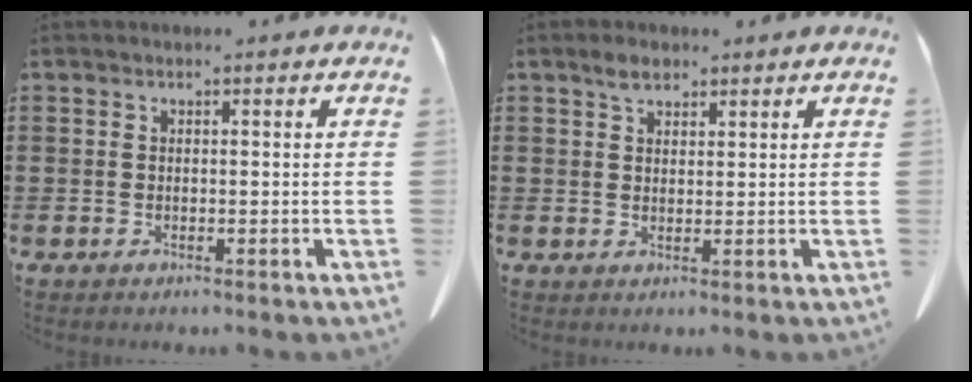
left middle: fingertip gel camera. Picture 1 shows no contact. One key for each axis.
{"total": 2.3, "fx": 1.6, "fy": 1.2, "fz": 1.1, "tx": -0.017, "ty": 0.000, "tz": 0.028}